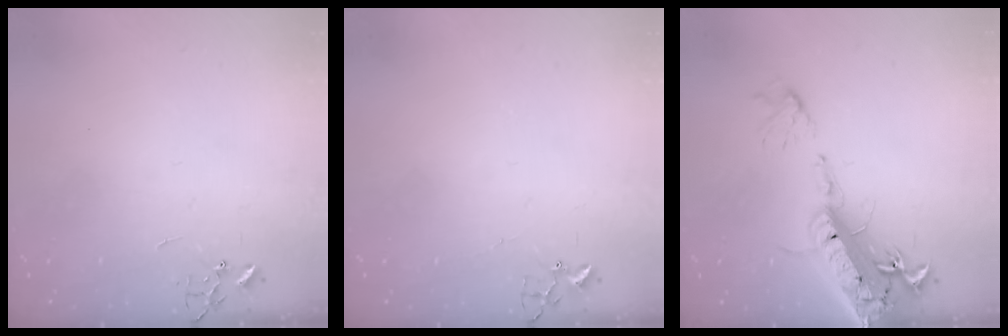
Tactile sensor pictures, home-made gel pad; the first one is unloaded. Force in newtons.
{"total": 2.4, "press": 2.4, "slide": 0.3}
{"total": 23.7, "press": 23.2, "slide": 5.2}